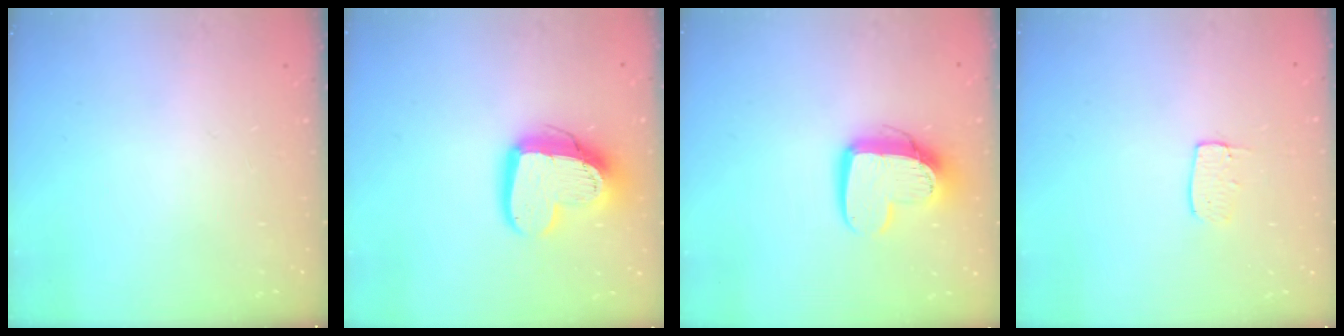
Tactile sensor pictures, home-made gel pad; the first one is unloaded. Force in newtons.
{"total": 15.6, "press": 15.5, "slide": 1.6}
{"total": 12.9, "press": 12.8, "slide": 1.1}
{"total": 6.0, "press": 6.0, "slide": 0.3}